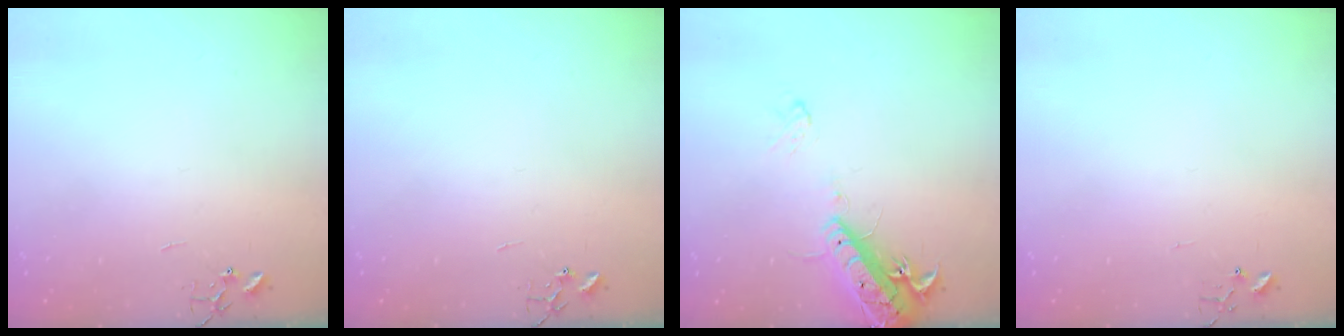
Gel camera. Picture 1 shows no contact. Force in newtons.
{"total": 0.0}
{"total": 15.1, "press": 14.7, "slide": 3.5}
{"total": 4.2, "press": 4.2, "slide": 0.4}